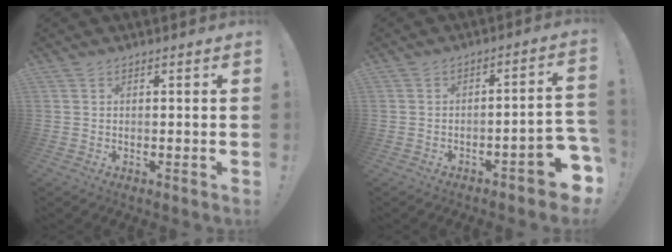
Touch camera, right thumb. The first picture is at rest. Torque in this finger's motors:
{"motor_torque": [1.99, 0.97, 1.03, -1.11, 0.22]}